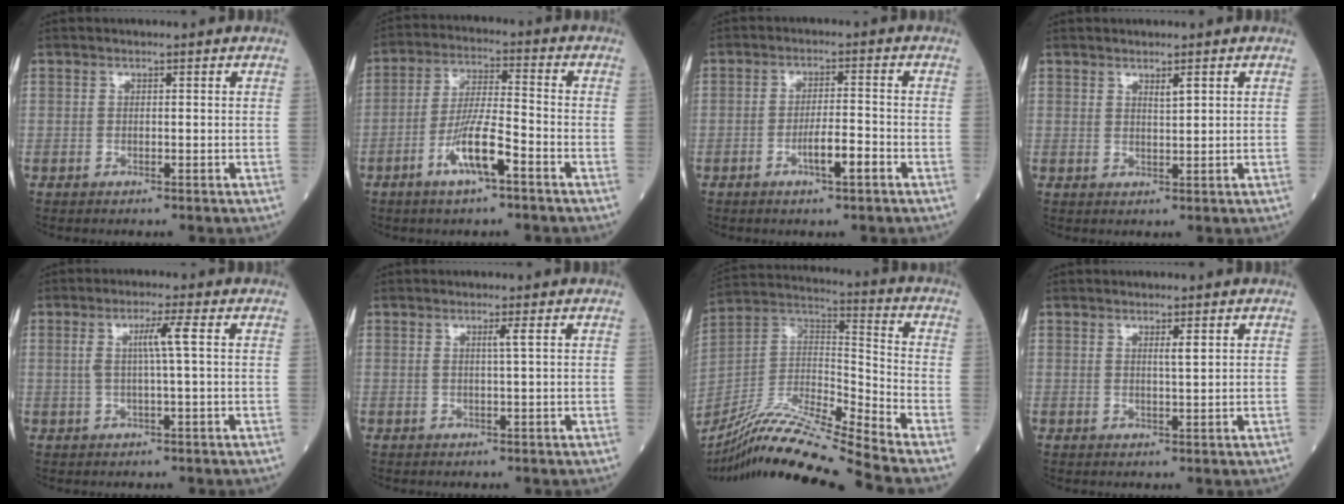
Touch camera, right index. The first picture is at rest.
{"total": 8.6, "force": [-4.2, 1.1, 7.5], "torque": [-0.147, -0.001, -0.078]}
{"total": 4.7, "force": [-2.1, 0.5, 4.1], "torque": [-0.071, -0.001, -0.039]}
{"total": 1.7, "force": [1.1, 0.2, 1.3], "torque": [-0.027, -0.002, 0.020]}
{"total": 4.1, "force": [0.7, -0.6, 4.0], "torque": [-0.080, 0.004, 0.013]}
{"total": 1.3, "force": [0.4, -0.5, 1.1], "torque": [-0.025, -0.002, 0.007]}
{"total": 20.0, "force": [-17.7, -2.4, 9.1], "torque": [-0.187, -0.003, -0.325]}
{"total": 1.7, "force": [0.8, 0.0, 1.5], "torque": [-0.027, -0.003, 0.013]}